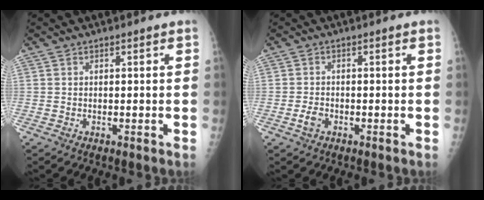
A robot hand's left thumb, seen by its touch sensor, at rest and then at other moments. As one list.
[{"total": 2.1, "force": [-1.1, 1.4, 1.2], "torque": [-0.024, 0.008, -0.021]}]